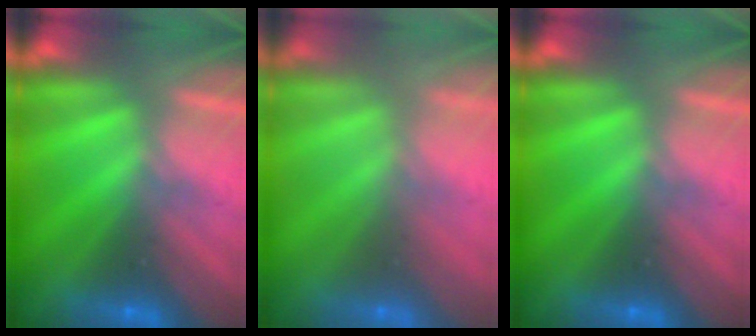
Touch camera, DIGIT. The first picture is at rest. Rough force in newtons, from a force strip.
{"total": 8.7}
{"total": 0.0}